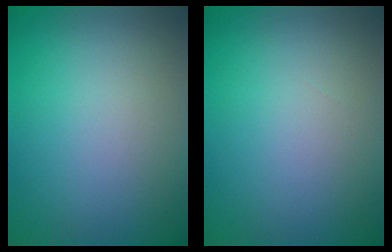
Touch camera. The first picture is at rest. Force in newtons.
{"total": 0.0}